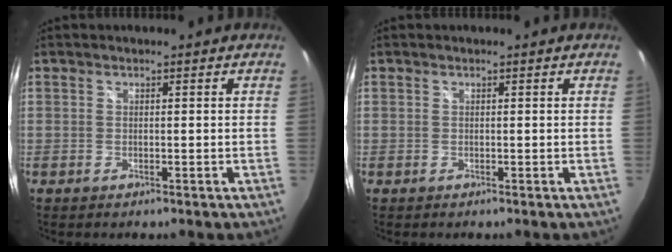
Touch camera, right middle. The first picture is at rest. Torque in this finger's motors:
{"motor_torque": [-0.01, -0.15, 0.02, -0.01]}